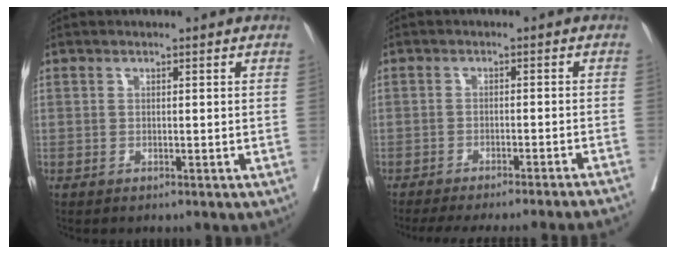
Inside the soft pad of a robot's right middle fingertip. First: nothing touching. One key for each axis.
{"total": 17.3, "fx": -15.9, "fy": -0.8, "fz": 6.7, "tx": -0.073, "ty": -0.033, "tz": -0.205}